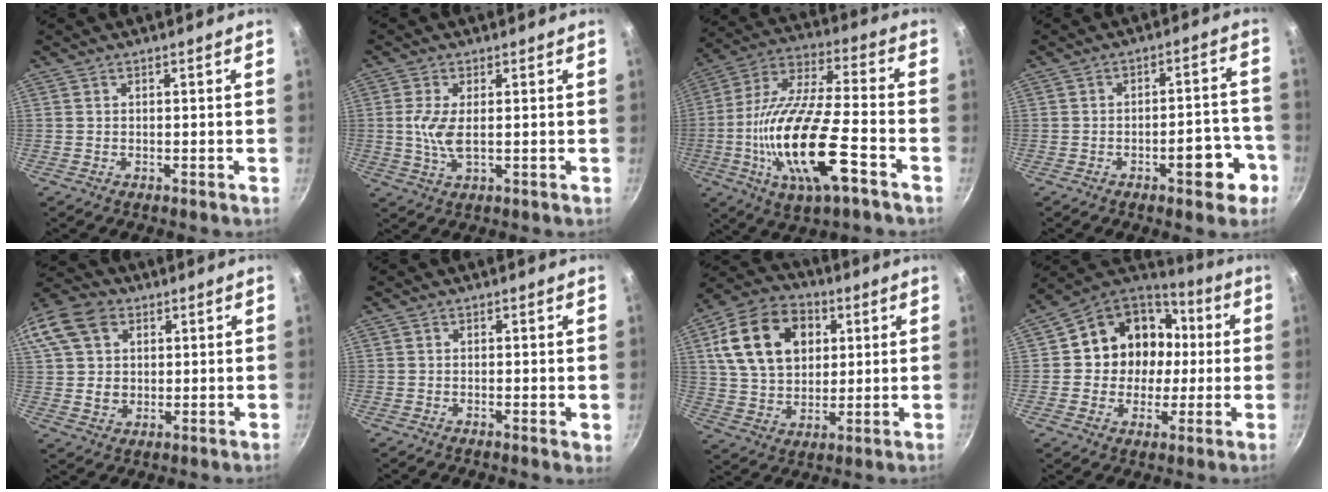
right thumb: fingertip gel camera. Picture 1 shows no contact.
{"total": 5.1, "force": [0.3, 1.9, 4.8], "torque": [-0.110, -0.003, 0.006]}
{"total": 21.5, "force": [-7.2, 6.6, 19.1], "torque": [-0.363, 0.023, -0.143]}
{"total": 8.8, "force": [-4.2, 3.6, 6.9], "torque": [-0.057, 0.039, -0.051]}
{"total": 17.9, "force": [6.4, 13.7, 9.5], "torque": [-0.204, 0.023, 0.114]}
{"total": 1.4, "force": [-0.1, 0.4, 1.4], "torque": [-0.020, -0.004, -0.003]}
{"total": 18.6, "force": [5.4, 13.3, 11.8], "torque": [-0.188, 0.003, 0.090]}
{"total": 17.1, "force": [1.6, 15.1, 7.9], "torque": [-0.101, 0.033, 0.021]}